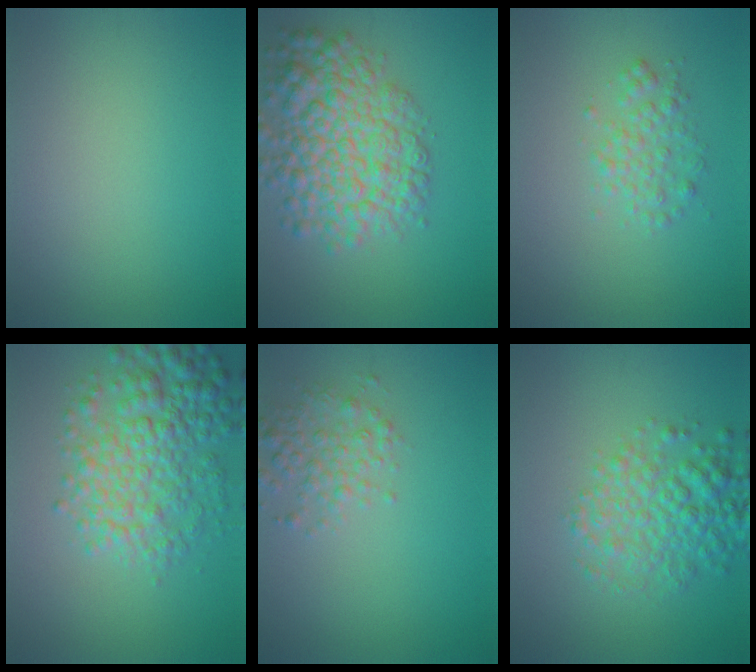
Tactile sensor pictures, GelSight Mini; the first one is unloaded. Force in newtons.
{"total": 7.9, "press": 7.9, "slide": 0.3}
{"total": 2.0, "press": 2.0, "slide": 0.0}
{"total": 6.4, "press": 6.4, "slide": 0.2}
{"total": 2.7, "press": 2.7, "slide": 0.1}
{"total": 5.0, "press": 5.0, "slide": 0.1}